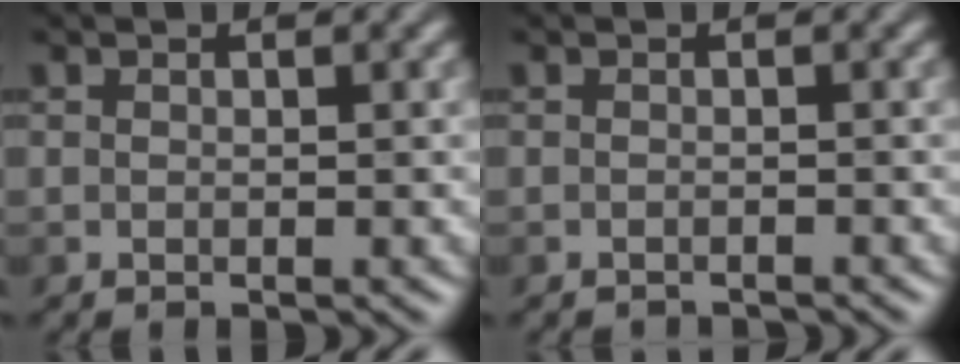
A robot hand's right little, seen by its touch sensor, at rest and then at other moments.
{"total": 1.6, "force": [-1.5, 0.1, 0.1], "torque": [0.006, -0.005, -0.023]}